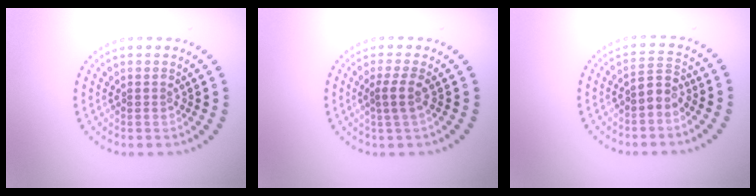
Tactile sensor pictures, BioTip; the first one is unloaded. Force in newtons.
{"total": 1.8, "press": 1.2, "slide": 1.3}
{"total": 2.2, "press": 1.6, "slide": 1.5}